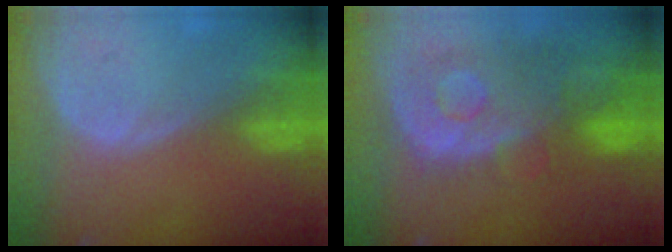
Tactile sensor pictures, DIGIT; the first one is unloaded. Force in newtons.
{"total": 11.2, "press": 9.7, "slide": 5.5}